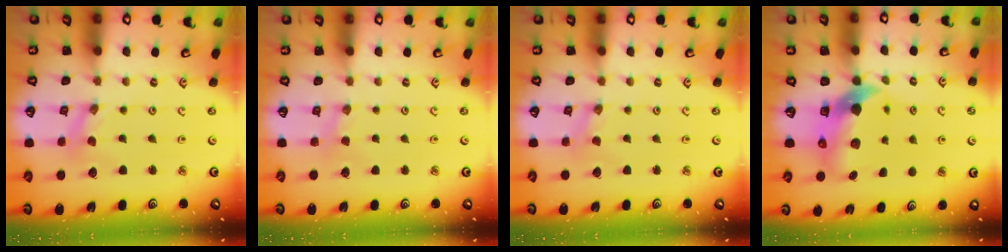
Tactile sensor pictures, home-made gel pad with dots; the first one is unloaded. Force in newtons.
{"total": 1.9, "press": 1.8, "slide": 0.3}
{"total": 0.0}
{"total": 9.1, "press": 9.0, "slide": 1.3}